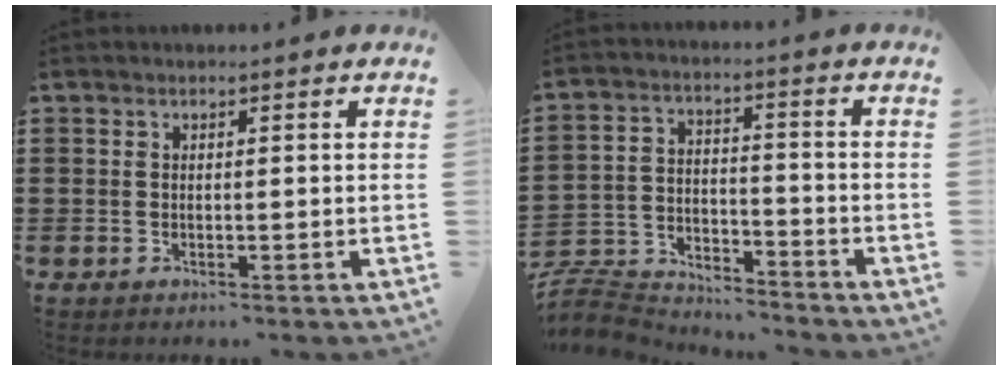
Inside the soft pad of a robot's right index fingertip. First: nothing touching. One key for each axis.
{"total": 6.8, "fx": -6.6, "fy": 1.6, "fz": 0.8, "tx": -0.034, "ty": 0.010, "tz": -0.136}